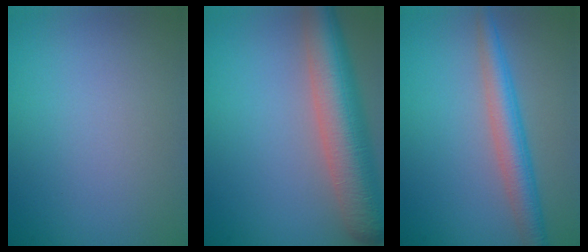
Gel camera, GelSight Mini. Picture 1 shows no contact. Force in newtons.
{"total": 8.5, "press": 8.5, "slide": 0.4}
{"total": 4.1, "press": 4.1, "slide": 0.0}